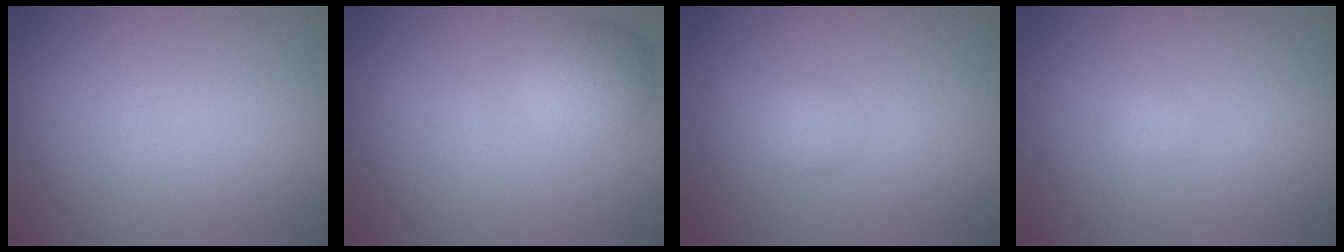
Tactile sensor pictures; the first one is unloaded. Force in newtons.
{"total": 2.5, "press": 2.5, "slide": 0.1}
{"total": 1.3, "press": 1.3, "slide": 0.1}
{"total": 0.6, "press": 0.6, "slide": 0.0}